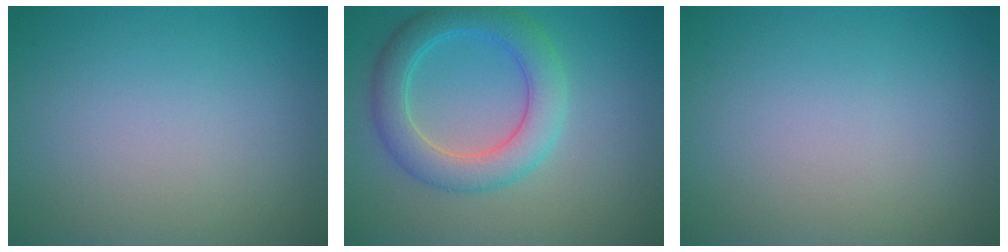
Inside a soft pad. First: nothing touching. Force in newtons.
{"total": 5.1, "press": 5.0, "slide": 0.3}
{"total": 0.0}